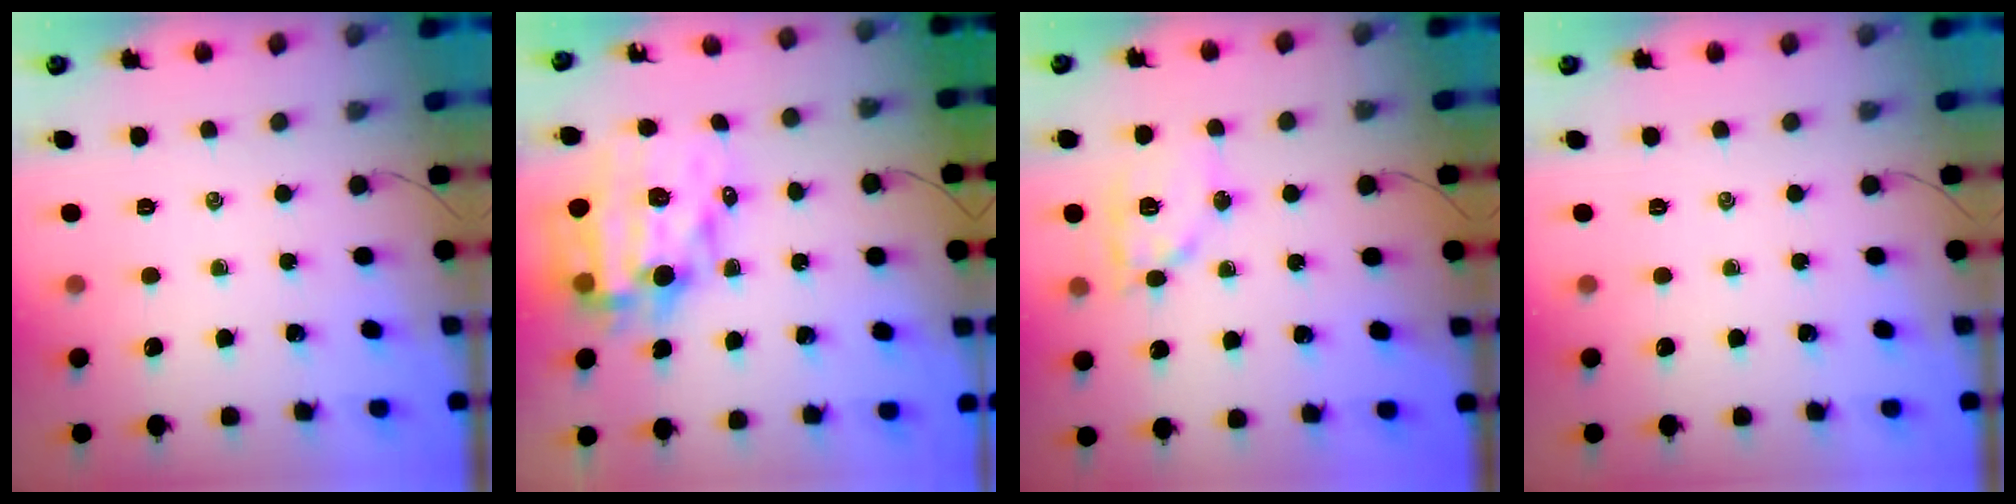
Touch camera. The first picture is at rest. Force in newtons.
{"total": 14.1, "press": 13.6, "slide": 3.5}
{"total": 12.4, "press": 12.3, "slide": 1.2}
{"total": 0.0}